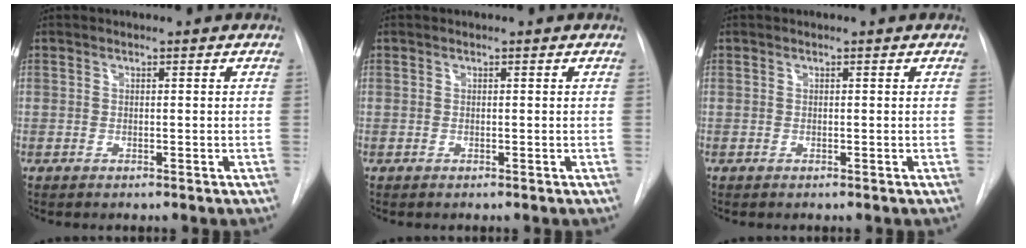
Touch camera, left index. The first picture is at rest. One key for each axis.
{"total": 0.0}
{"total": 0.0}